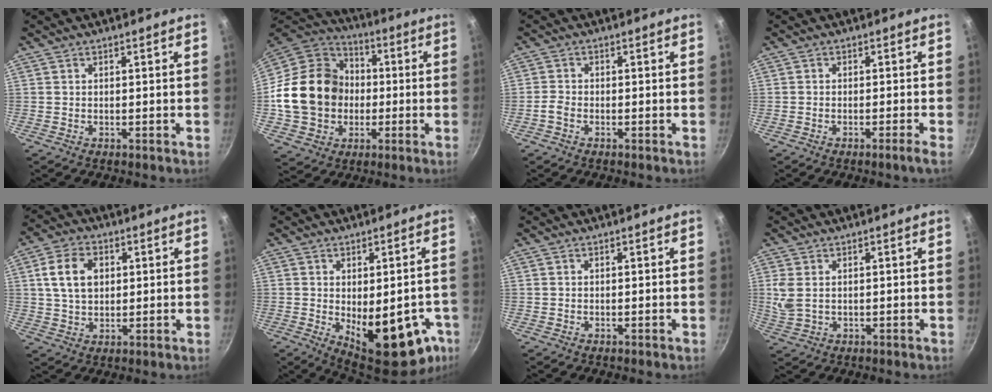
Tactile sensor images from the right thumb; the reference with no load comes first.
{"total": 21.1, "force": [-1.3, 17.6, 11.5], "torque": [-0.183, 0.039, -0.019]}
{"total": 1.8, "force": [-1.2, 1.0, 1.0], "torque": [-0.026, 0.011, -0.029]}
{"total": 1.9, "force": [-1.2, -0.3, 1.4], "torque": [-0.037, 0.010, -0.022]}
{"total": 8.9, "force": [2.0, 6.3, 5.9], "torque": [-0.095, 0.006, 0.032]}
{"total": 18.7, "force": [-5.6, 9.2, 15.3], "torque": [-0.152, -0.011, -0.051]}
{"total": 0.0}
{"total": 4.0, "force": [0.8, 2.4, 3.1], "torque": [-0.064, -0.003, 0.023]}